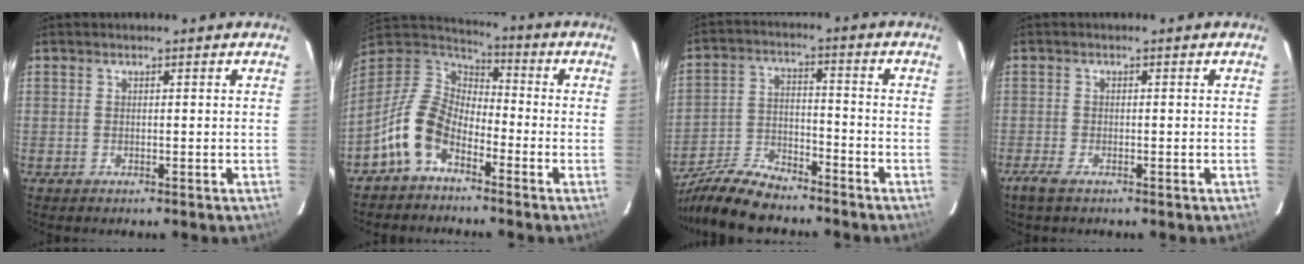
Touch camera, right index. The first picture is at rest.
{"total": 11.1, "force": [-6.0, 6.7, 6.6], "torque": [-0.135, 0.016, -0.128]}
{"total": 13.5, "force": [-11.7, 3.3, 5.9], "torque": [-0.141, -0.007, -0.218]}
{"total": 2.7, "force": [-2.0, 0.7, 1.8], "torque": [-0.044, -0.006, -0.039]}